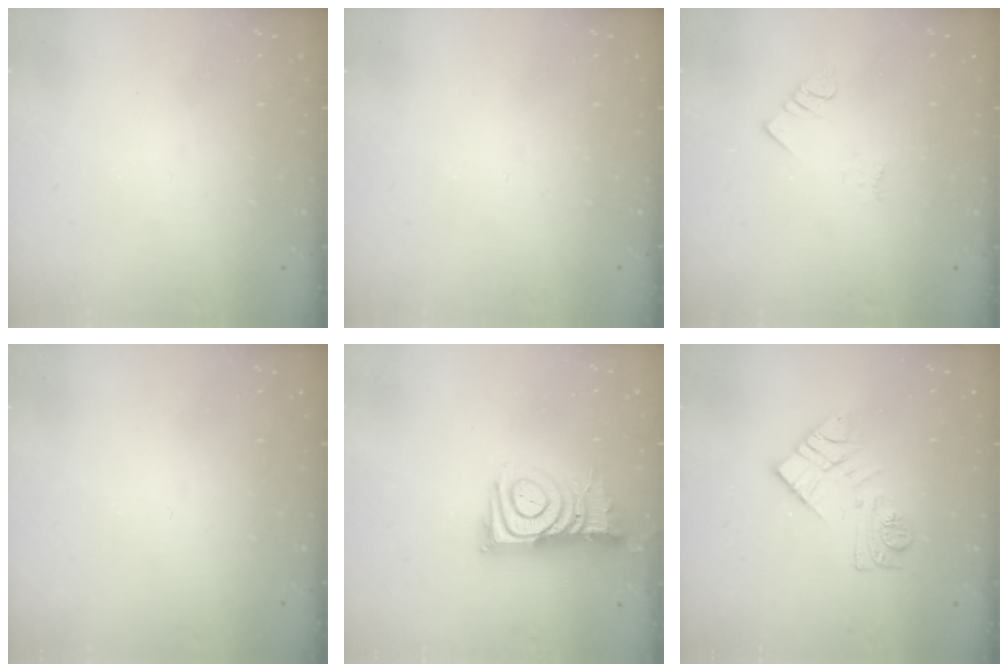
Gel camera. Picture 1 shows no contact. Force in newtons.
{"total": 0.0}
{"total": 2.0, "press": 2.0, "slide": 0.4}
{"total": 0.0}
{"total": 11.8, "press": 11.8, "slide": 1.1}
{"total": 11.3, "press": 11.3, "slide": 0.4}